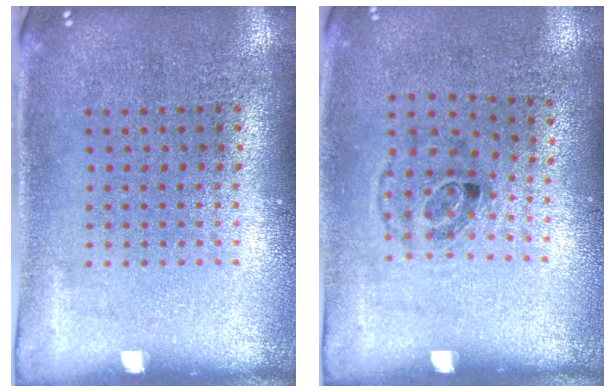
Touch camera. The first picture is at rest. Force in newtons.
{"total": 1.2, "press": 0.7, "slide": 0.9}